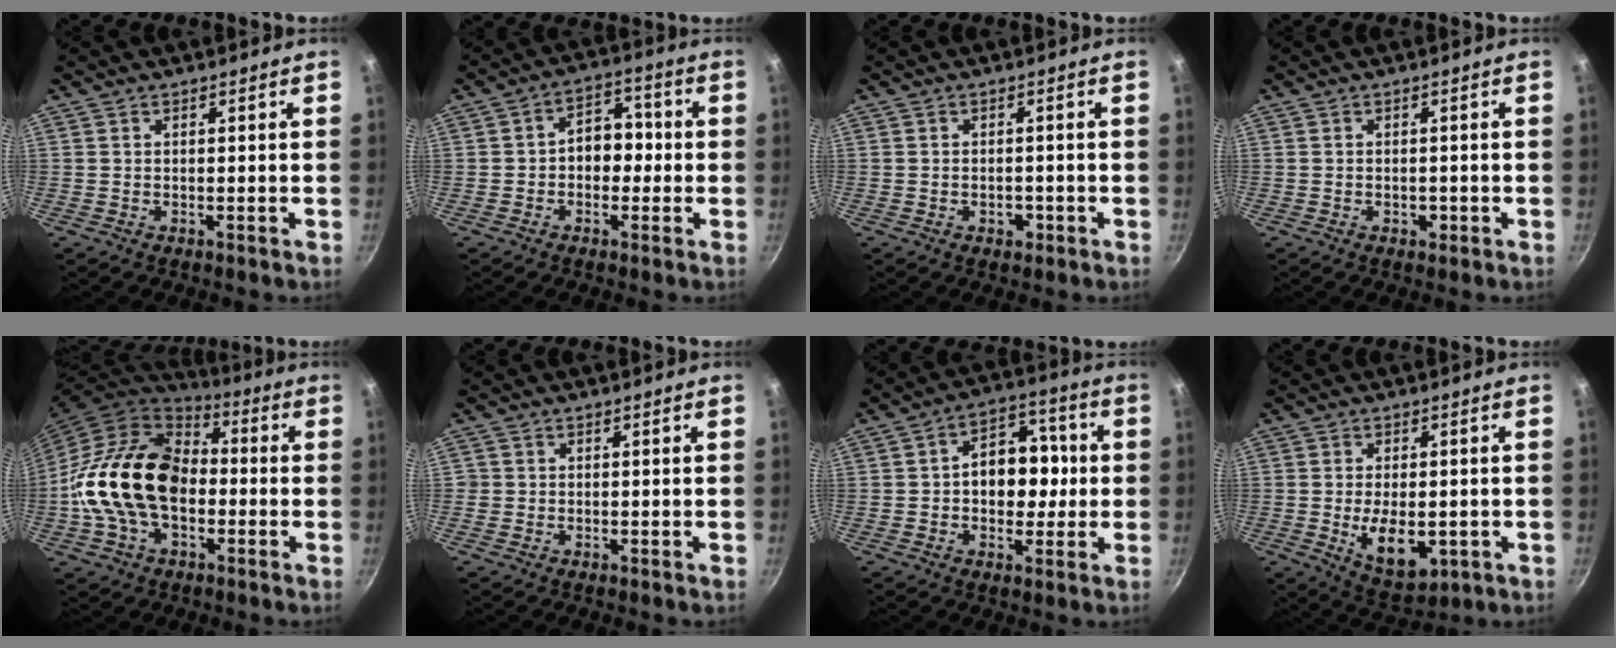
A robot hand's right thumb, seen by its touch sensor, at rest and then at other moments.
{"total": 7.3, "force": [-0.6, 5.4, 4.8], "torque": [-0.019, 0.025, -0.020]}
{"total": 2.2, "force": [-0.9, 1.5, 1.4], "torque": [-0.015, 0.007, -0.011]}
{"total": 1.6, "force": [-0.5, 1.1, 1.0], "torque": [-0.013, 0.003, -0.008]}
{"total": 20.9, "force": [-2.1, 14.4, 15.0], "torque": [-0.251, 0.040, -0.050]}
{"total": 1.1, "force": [-0.2, 1.0, 0.2], "torque": [-0.001, 0.001, -0.005]}
{"total": 11.8, "force": [0.0, 8.6, 8.0], "torque": [-0.062, 0.024, -0.012]}
{"total": 9.9, "force": [-1.8, 5.5, 8.1], "torque": [-0.113, -0.007, -0.012]}